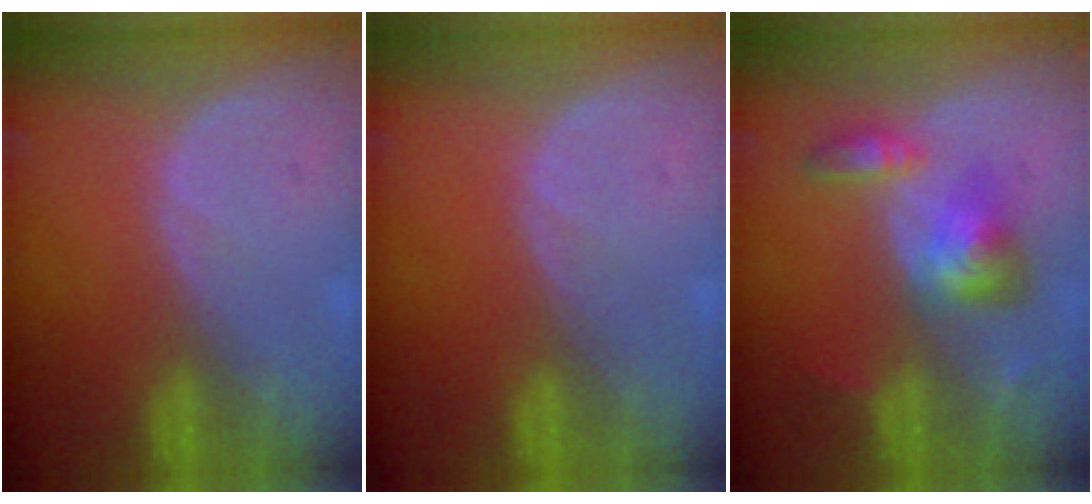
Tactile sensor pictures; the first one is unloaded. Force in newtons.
{"total": 0.0}
{"total": 6.1, "press": 5.7, "slide": 2.1}